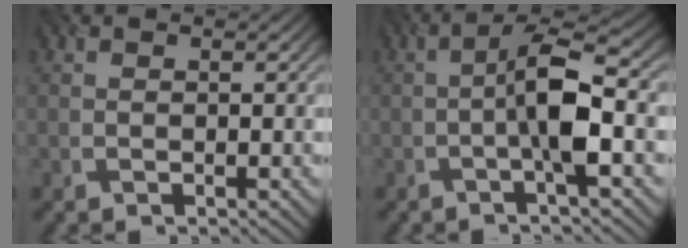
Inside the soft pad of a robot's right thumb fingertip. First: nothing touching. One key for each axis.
{"total": 6.5, "fx": -1.4, "fy": 1.3, "fz": 6.3, "tx": -0.109, "ty": 0.021, "tz": -0.035}